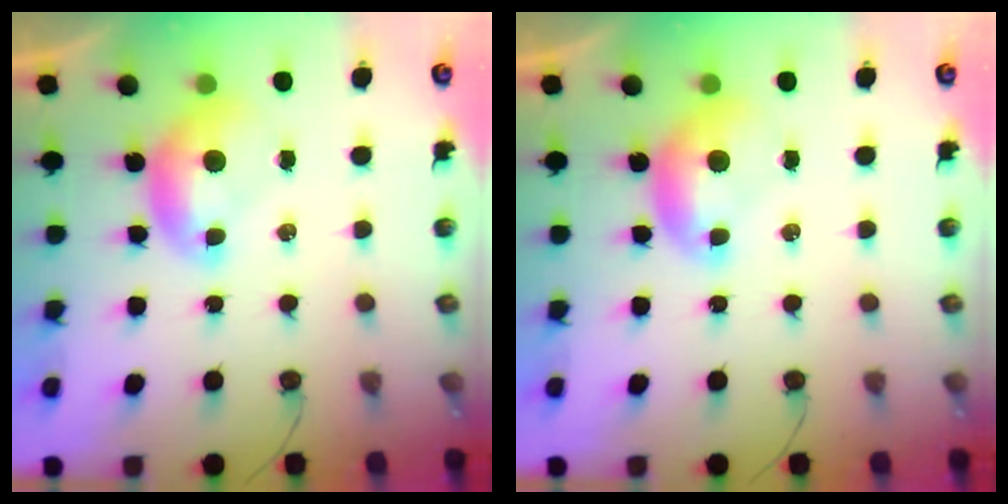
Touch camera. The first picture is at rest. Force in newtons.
{"total": 0.0}